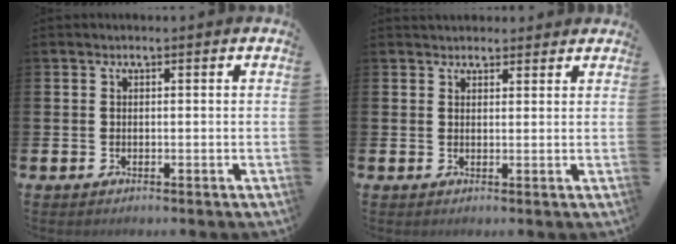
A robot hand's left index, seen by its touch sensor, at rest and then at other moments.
{"total": 2.4, "force": [2.2, 0.9, 0.0], "torque": [0.017, -0.009, 0.038]}